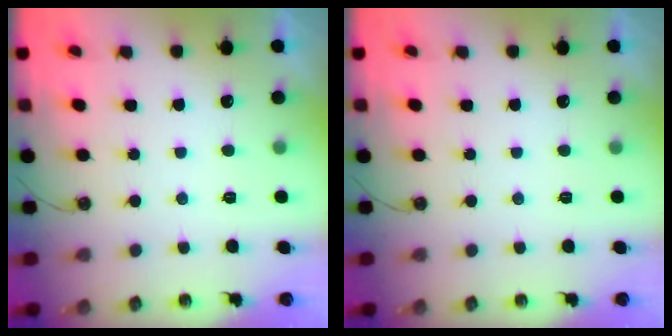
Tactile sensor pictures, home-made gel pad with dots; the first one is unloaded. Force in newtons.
{"total": 0.0}